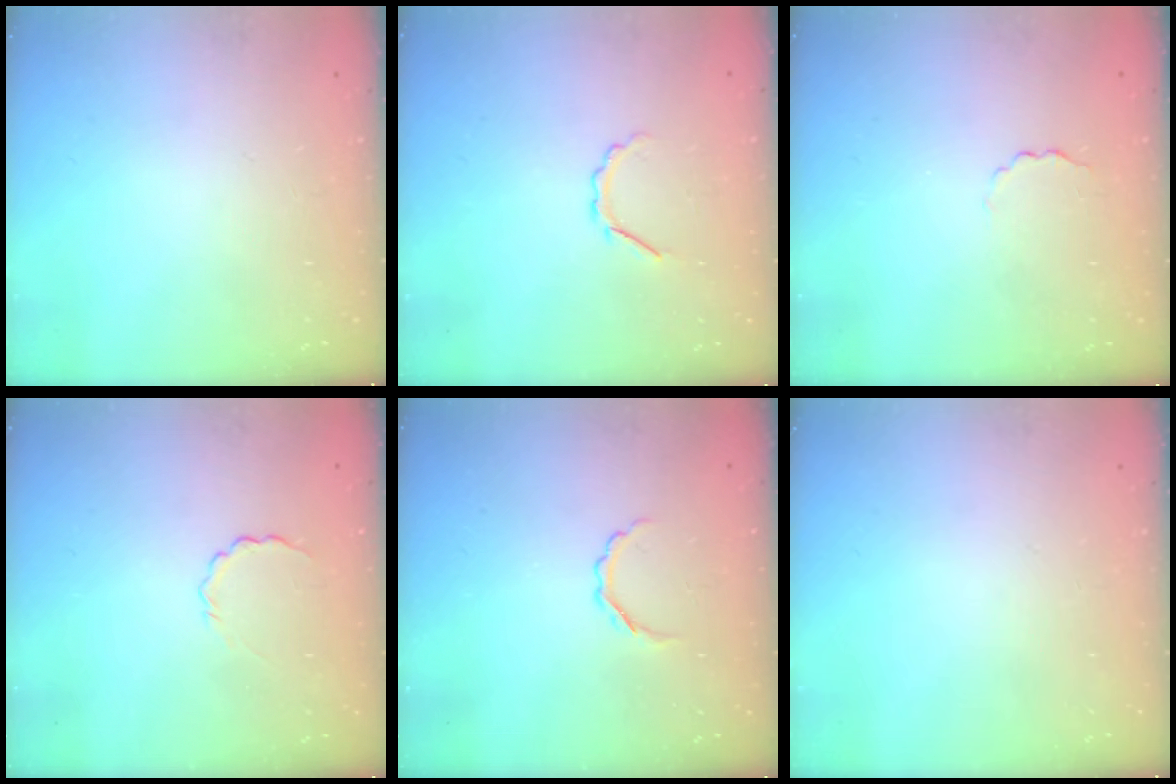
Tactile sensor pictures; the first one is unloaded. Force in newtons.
{"total": 2.9, "press": 2.7, "slide": 0.8}
{"total": 1.5, "press": 1.4, "slide": 0.5}
{"total": 2.9, "press": 2.8, "slide": 0.8}
{"total": 3.5, "press": 3.4, "slide": 0.9}
{"total": 0.0}